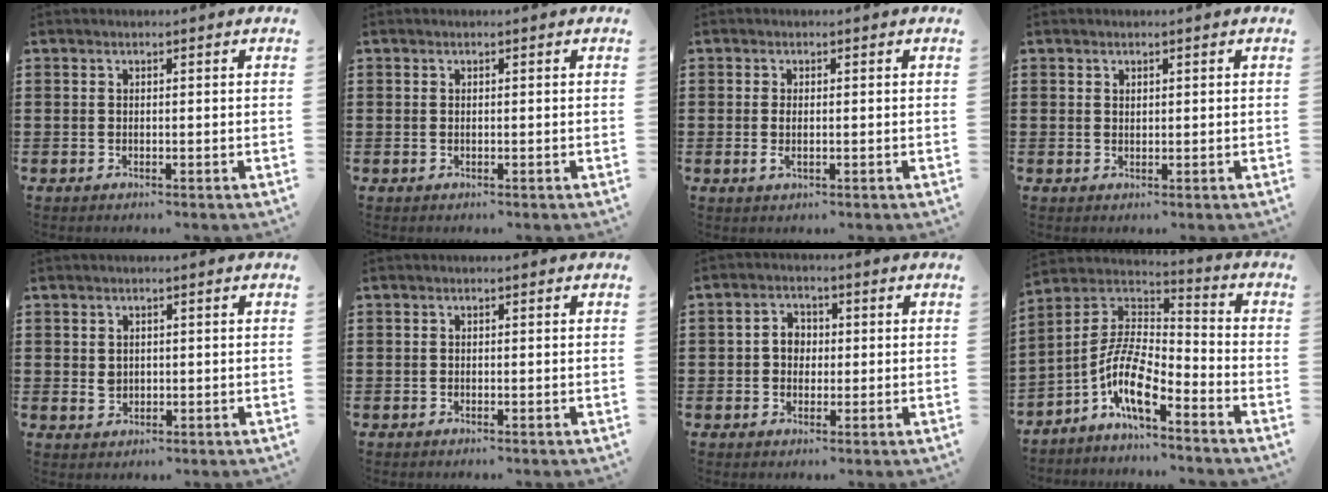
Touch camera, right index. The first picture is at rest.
{"total": 0.0}
{"total": 1.7, "force": [-0.1, 0.5, 1.6], "torque": [-0.039, -0.004, -0.004]}
{"total": 0.7, "force": [0.6, 0.4, 0.1], "torque": [-0.004, 0.001, 0.011]}
{"total": 1.8, "force": [0.3, 1.5, 1.0], "torque": [-0.023, 0.007, 0.005]}
{"total": 0.0}
{"total": 3.2, "force": [-0.2, 2.6, 1.8], "torque": [-0.041, 0.010, -0.007]}
{"total": 9.5, "force": [-5.5, 2.9, 7.3], "torque": [-0.174, -0.024, -0.115]}